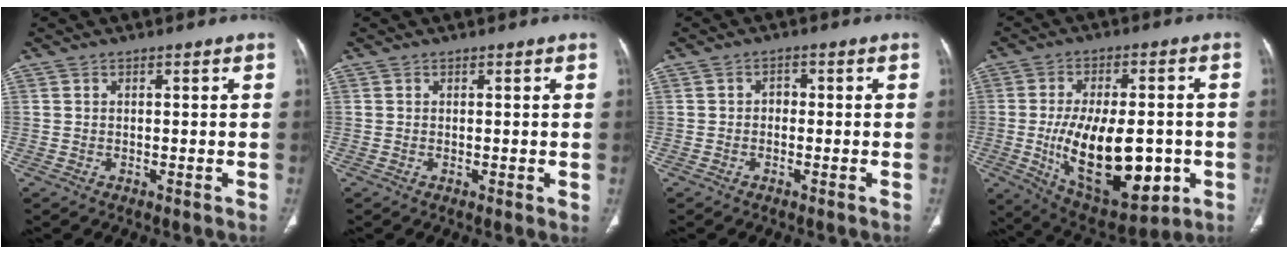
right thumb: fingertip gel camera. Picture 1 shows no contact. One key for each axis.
{"total": 0.9, "fx": 0.0, "fy": 0.3, "fz": 0.8, "tx": -0.016, "ty": -0.005, "tz": -0.001}
{"total": 1.8, "fx": -0.3, "fy": 1.4, "fz": 1.0, "tx": -0.005, "ty": 0.007, "tz": -0.011}
{"total": 21.8, "fx": -4.2, "fy": 10.9, "fz": 18.4, "tx": -0.283, "ty": -0.002, "tz": -0.037}